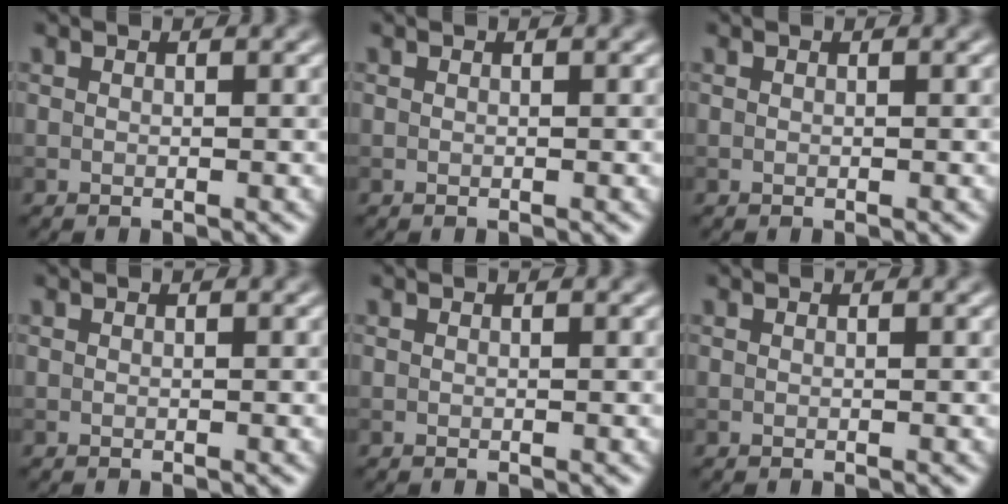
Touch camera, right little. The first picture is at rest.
{"total": 0.0}
{"total": 0.0}
{"total": 0.0}
{"total": 0.0}
{"total": 0.0}